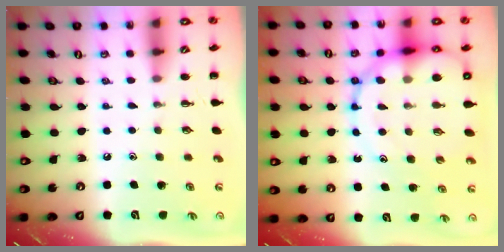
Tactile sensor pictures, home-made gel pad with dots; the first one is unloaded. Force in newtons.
{"total": 19.7, "press": 19.2, "slide": 4.6}